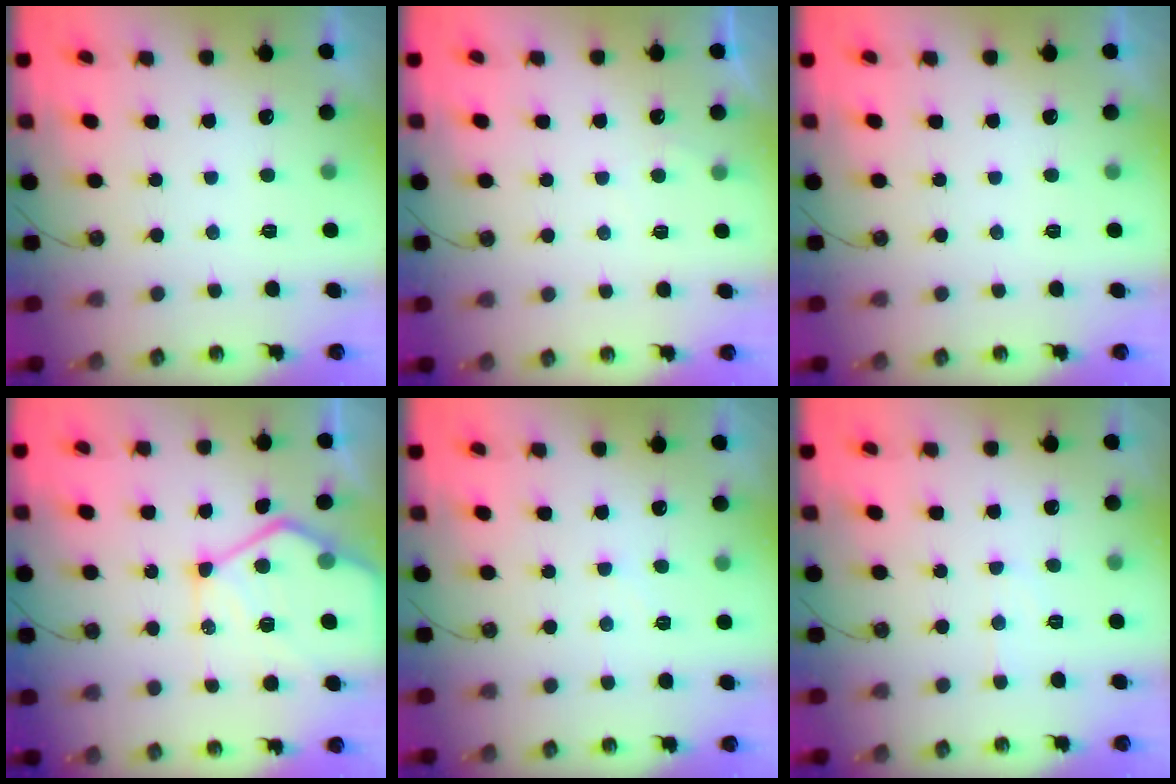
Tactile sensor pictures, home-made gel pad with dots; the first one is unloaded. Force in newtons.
{"total": 2.3, "press": 2.2, "slide": 0.3}
{"total": 0.0}
{"total": 16.9, "press": 16.8, "slide": 1.7}
{"total": 5.2, "press": 5.1, "slide": 1.0}
{"total": 4.4, "press": 4.4, "slide": 0.7}